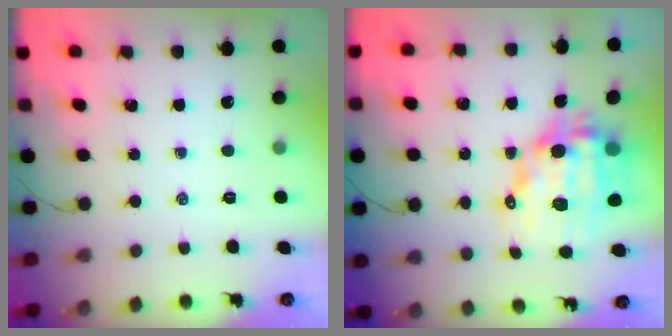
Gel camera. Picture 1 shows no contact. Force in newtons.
{"total": 15.1, "press": 14.6, "slide": 3.8}